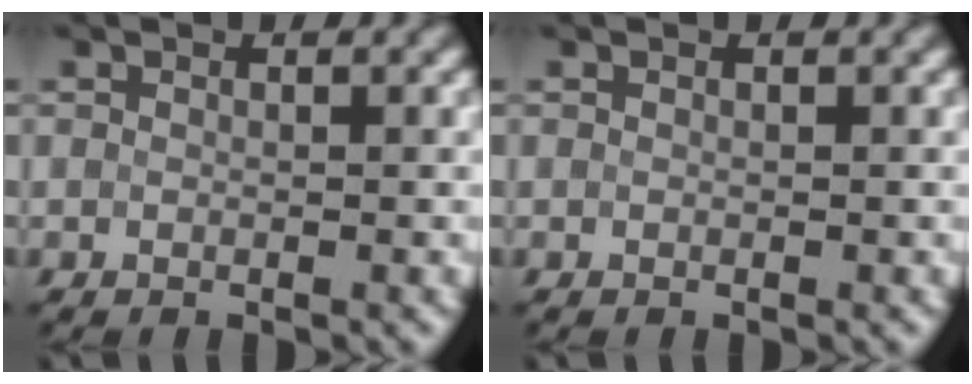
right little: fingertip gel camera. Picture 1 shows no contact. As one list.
[{"total": 0.0}]